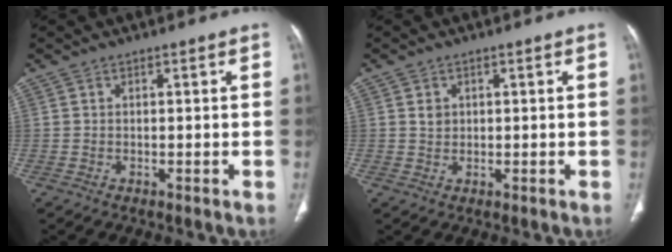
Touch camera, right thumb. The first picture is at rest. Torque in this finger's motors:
{"motor_torque": [-0.05, 0.10, 0.37, -0.44, 0.02]}